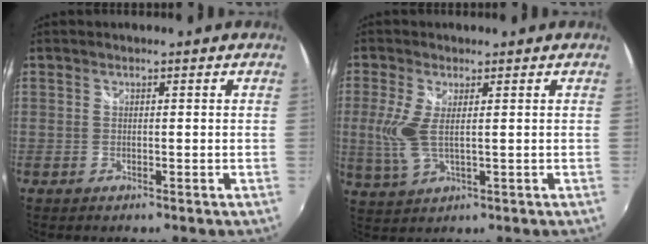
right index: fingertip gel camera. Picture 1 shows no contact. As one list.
[{"total": 6.3, "force": [0.8, 2.1, 5.9], "torque": [-0.137, -0.001, 0.020]}]